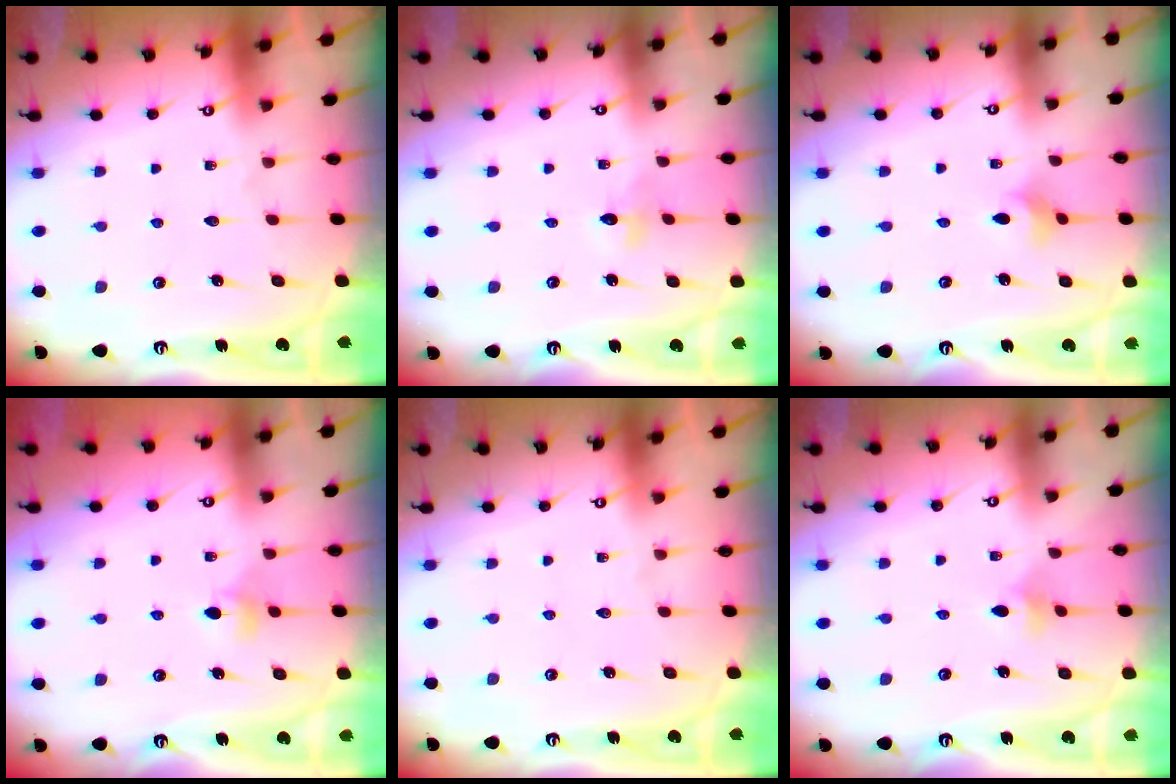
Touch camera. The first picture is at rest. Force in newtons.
{"total": 3.0, "press": 2.9, "slide": 0.3}
{"total": 2.7, "press": 2.6, "slide": 0.6}
{"total": 4.2, "press": 4.2, "slide": 0.5}
{"total": 0.0}
{"total": 3.8, "press": 3.7, "slide": 0.9}